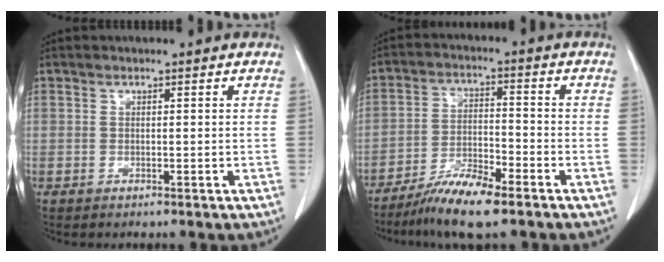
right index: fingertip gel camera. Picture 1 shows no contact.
{"total": 8.4, "force": [-6.3, 0.9, 5.4], "torque": [-0.105, -0.019, -0.118]}